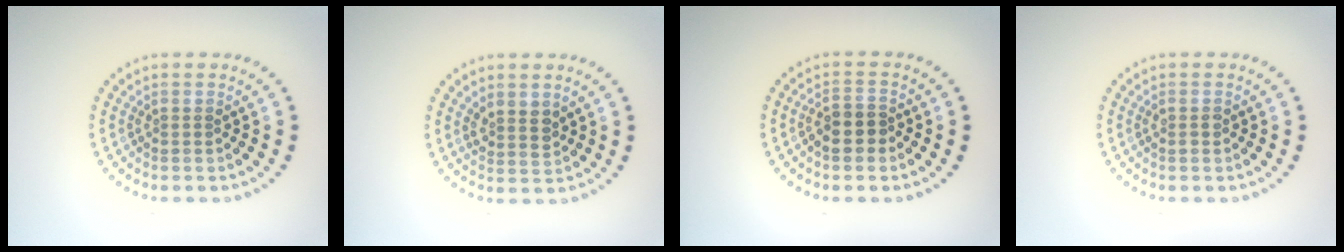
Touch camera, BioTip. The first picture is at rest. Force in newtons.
{"total": 2.1, "press": 1.7, "slide": 1.2}
{"total": 2.6, "press": 2.3, "slide": 1.0}
{"total": 0.7, "press": 0.7, "slide": 0.3}